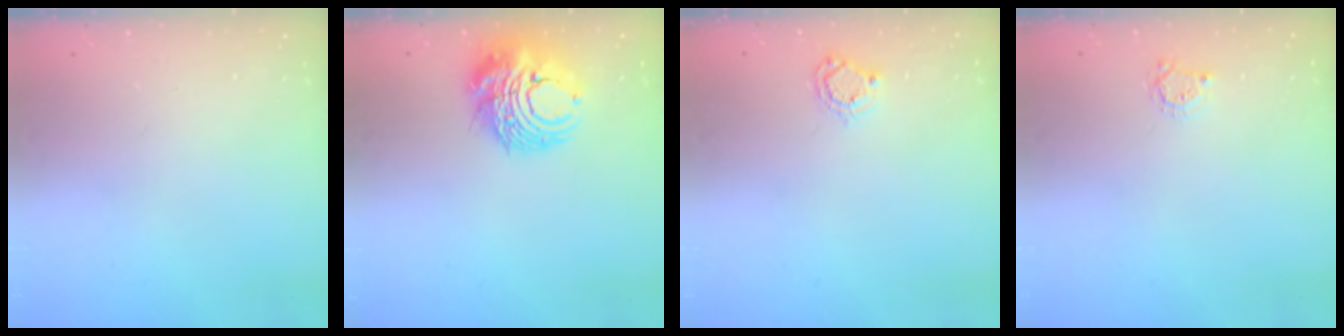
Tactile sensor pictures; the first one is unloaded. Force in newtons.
{"total": 11.2, "press": 11.1, "slide": 1.5}
{"total": 5.8, "press": 5.8, "slide": 0.5}
{"total": 3.4, "press": 3.4, "slide": 0.4}